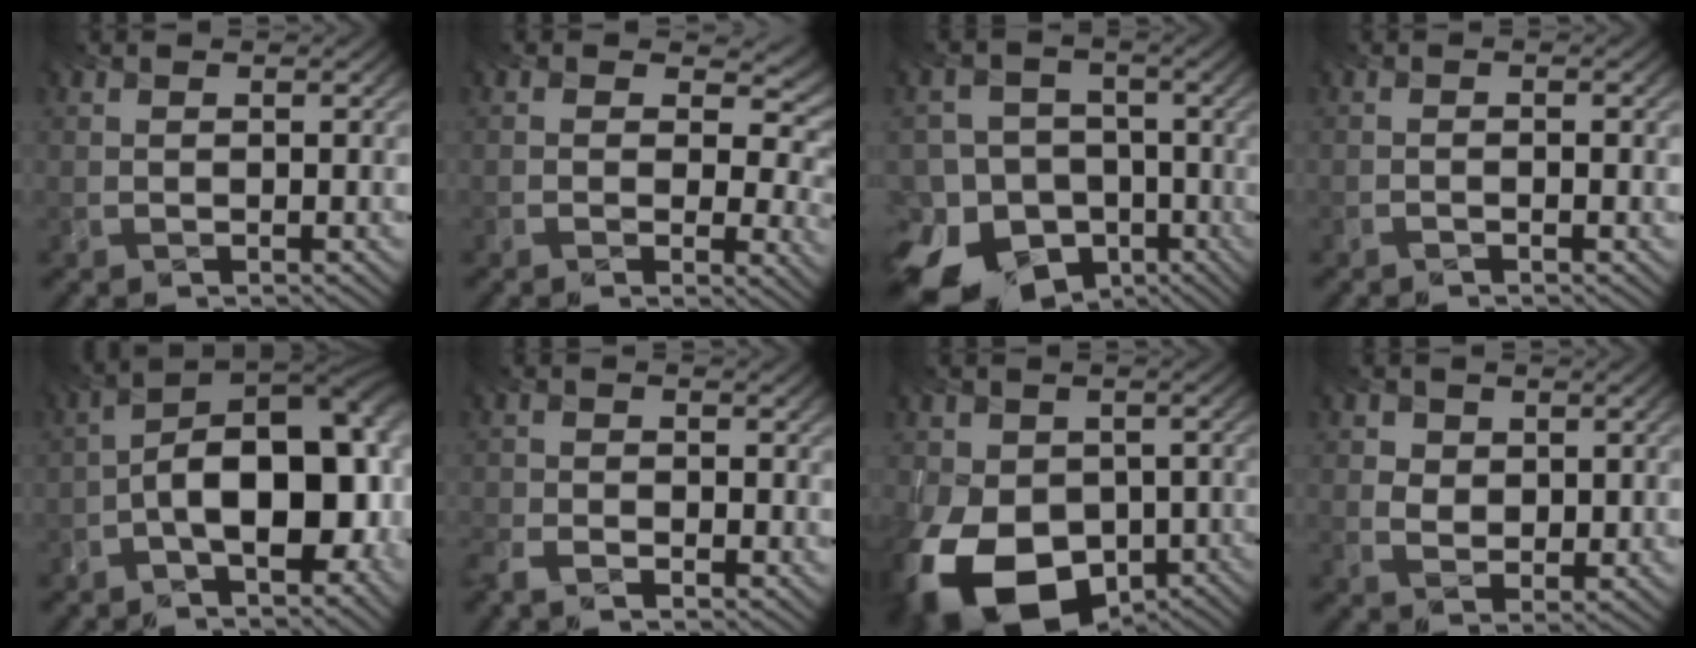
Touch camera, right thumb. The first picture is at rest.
{"total": 6.6, "force": [1.9, 4.7, 4.2], "torque": [-0.084, -0.006, 0.038]}
{"total": 15.8, "force": [-9.4, 11.7, 4.8], "torque": [-0.129, -0.049, -0.161]}
{"total": 1.0, "force": [-0.7, 0.1, 0.7], "torque": [-0.002, -0.001, -0.024]}
{"total": 16.4, "force": [-3.4, 8.8, 13.5], "torque": [-0.176, -0.009, -0.063]}
{"total": 1.9, "force": [-1.4, 1.3, 0.3], "torque": [-0.017, -0.004, -0.029]}
{"total": 15.7, "force": [-6.1, 11.1, 9.2], "torque": [-0.214, -0.057, -0.088]}
{"total": 2.3, "force": [0.6, 2.1, 0.7], "torque": [-0.026, -0.010, 0.016]}